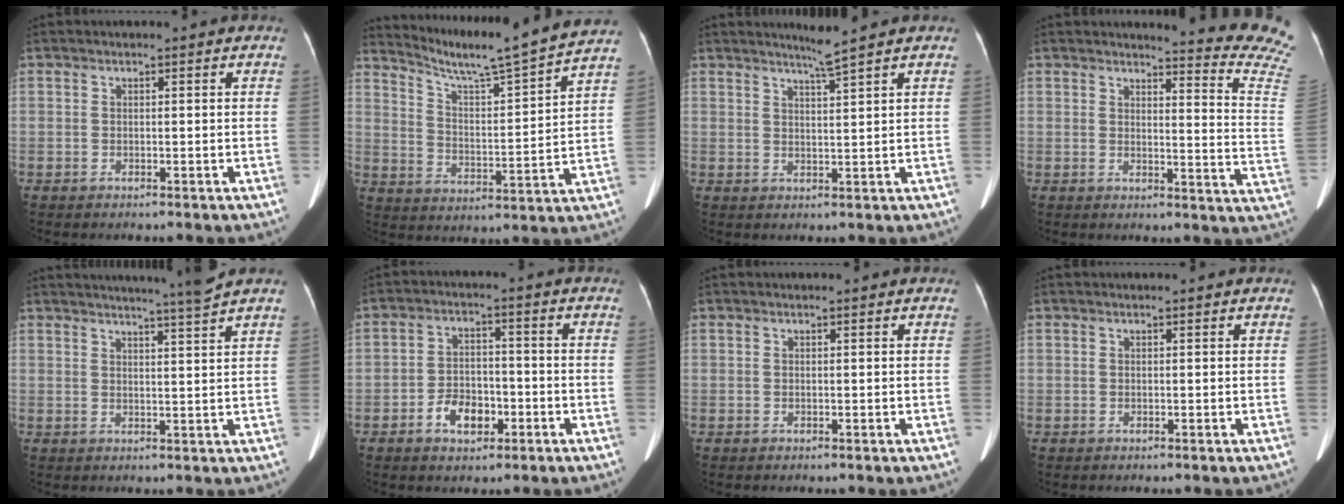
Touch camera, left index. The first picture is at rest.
{"total": 15.8, "force": [14.6, -2.1, 5.8], "torque": [-0.112, -0.029, 0.214]}
{"total": 2.9, "force": [2.3, -1.4, 1.0], "torque": [-0.025, -0.016, 0.049]}
{"total": 15.3, "force": [14.8, -1.5, 3.2], "torque": [-0.032, -0.154, 0.137]}
{"total": 6.0, "force": [5.2, -2.2, 2.0], "torque": [-0.035, -0.015, 0.075]}
{"total": 5.8, "force": [-2.9, 3.5, 3.6], "torque": [-0.069, 0.010, -0.045]}
{"total": 0.0}
{"total": 0.0}